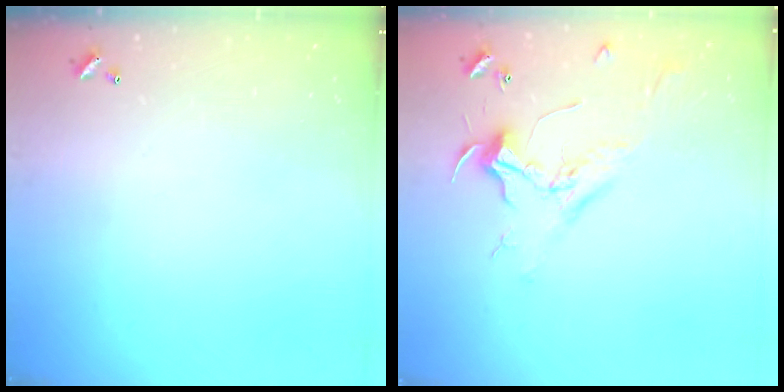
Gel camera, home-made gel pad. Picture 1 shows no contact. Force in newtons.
{"total": 2.4, "press": 2.3, "slide": 0.8}